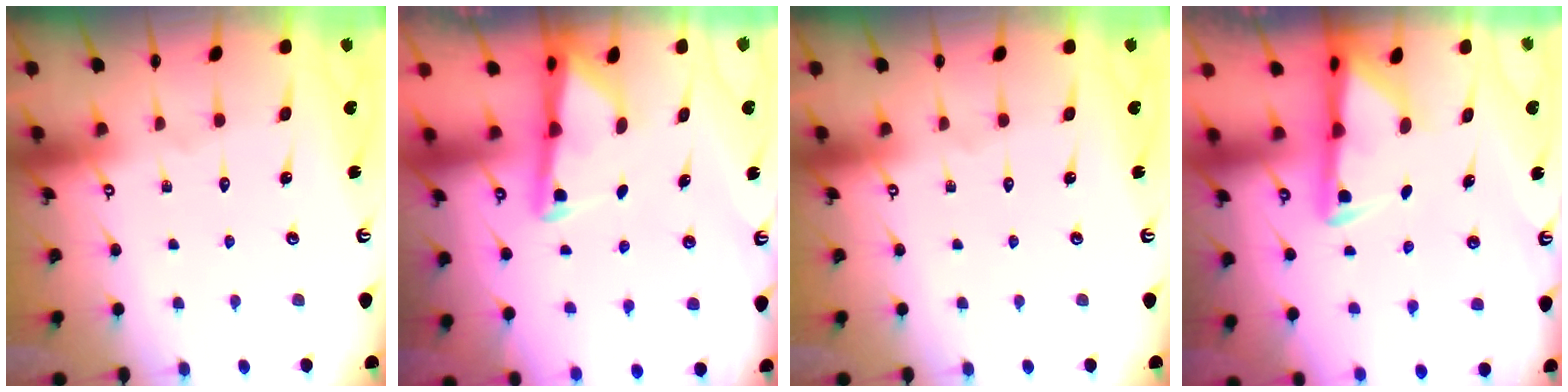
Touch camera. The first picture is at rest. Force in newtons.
{"total": 2.9, "press": 2.9, "slide": 0.3}
{"total": 0.0}
{"total": 3.1, "press": 3.0, "slide": 0.6}